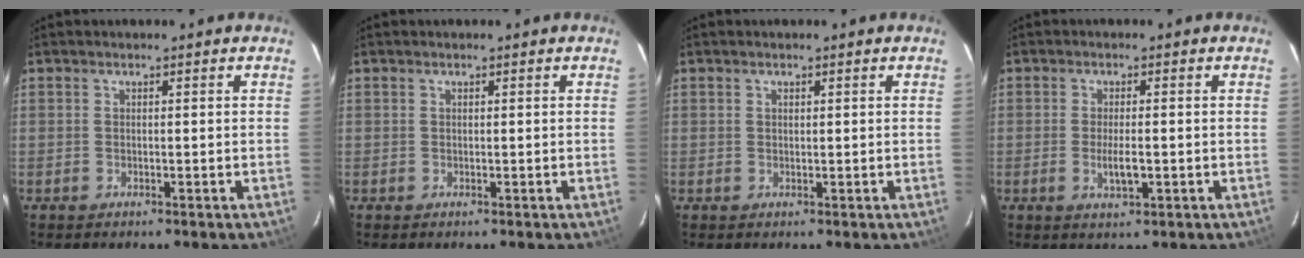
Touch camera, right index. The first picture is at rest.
{"total": 0.0}
{"total": 0.6, "force": [0.3, 0.4, 0.3], "torque": [-0.005, 0.003, 0.006]}
{"total": 3.8, "force": [-0.8, 1.1, 3.6], "torque": [-0.067, -0.007, -0.012]}